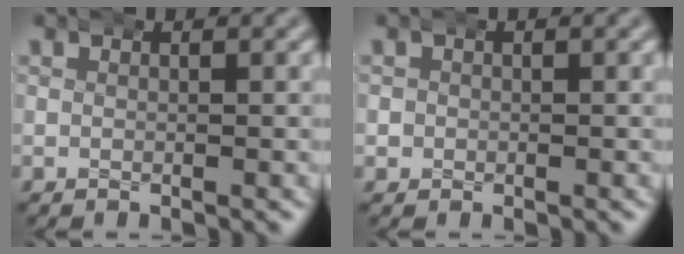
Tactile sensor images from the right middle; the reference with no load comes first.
{"total": 1.5, "force": [0.0, 1.5, 0.1], "torque": [-0.011, 0.000, 0.000]}